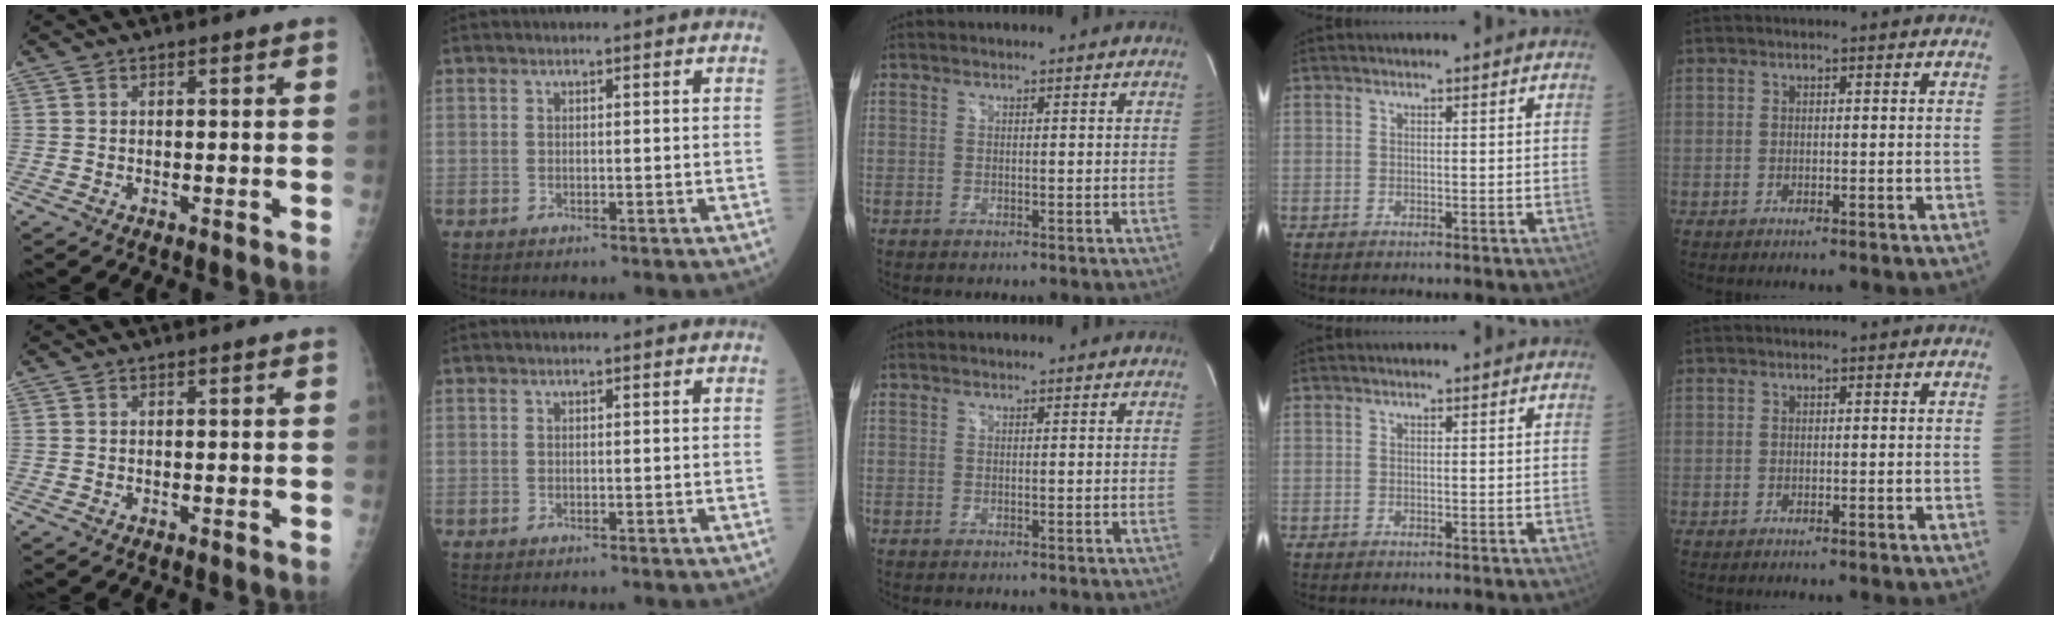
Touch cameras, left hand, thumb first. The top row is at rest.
{}